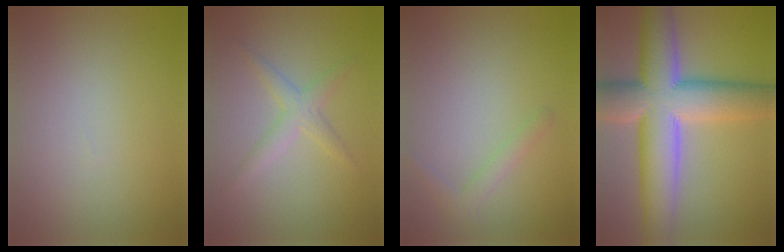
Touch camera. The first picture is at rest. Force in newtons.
{"total": 2.2, "press": 2.2, "slide": 0.1}
{"total": 1.4, "press": 1.4, "slide": 0.1}
{"total": 12.8, "press": 12.8, "slide": 0.6}